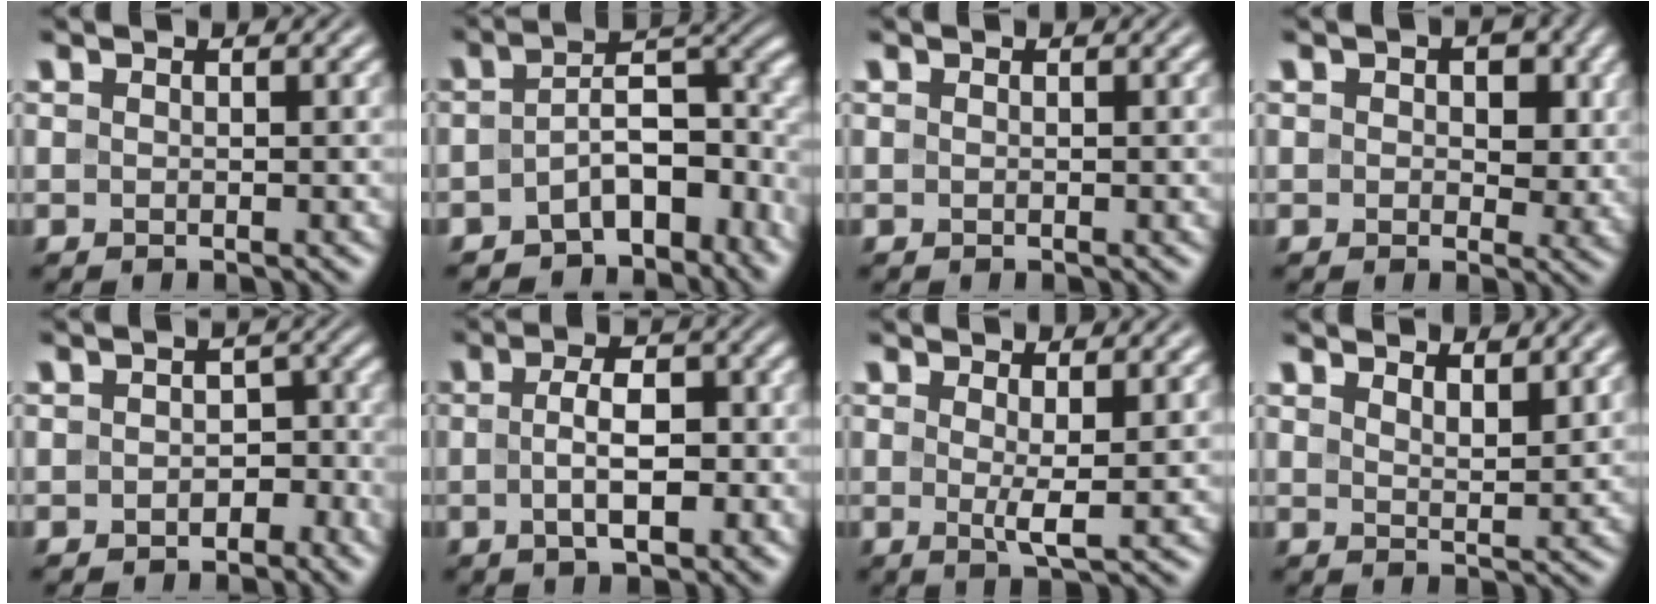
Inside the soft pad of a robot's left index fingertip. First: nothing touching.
{"total": 7.7, "force": [-4.1, 4.2, 4.9], "torque": [-0.046, 0.000, -0.071]}
{"total": 0.0}
{"total": 4.3, "force": [1.0, 2.9, 3.0], "torque": [-0.028, -0.003, 0.008]}
{"total": 2.8, "force": [-1.4, 1.9, 1.4], "torque": [-0.008, 0.007, -0.023]}
{"total": 5.7, "force": [-1.1, 2.5, 5.1], "torque": [-0.080, 0.000, -0.018]}
{"total": 2.1, "force": [0.5, 0.2, 2.1], "torque": [-0.037, -0.009, 0.009]}
{"total": 2.7, "force": [2.3, 0.6, 1.2], "torque": [-0.013, -0.002, 0.042]}